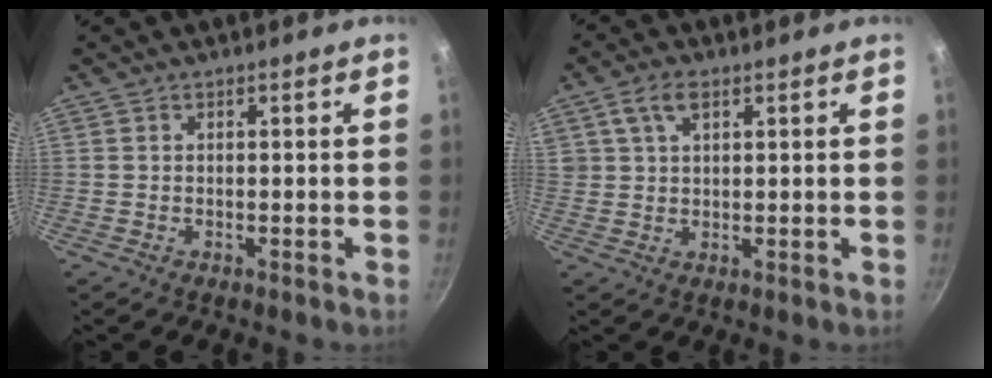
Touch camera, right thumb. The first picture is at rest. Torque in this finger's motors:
{"motor_torque": [0.36, 4.02, 1.30, -0.14, 0.29]}